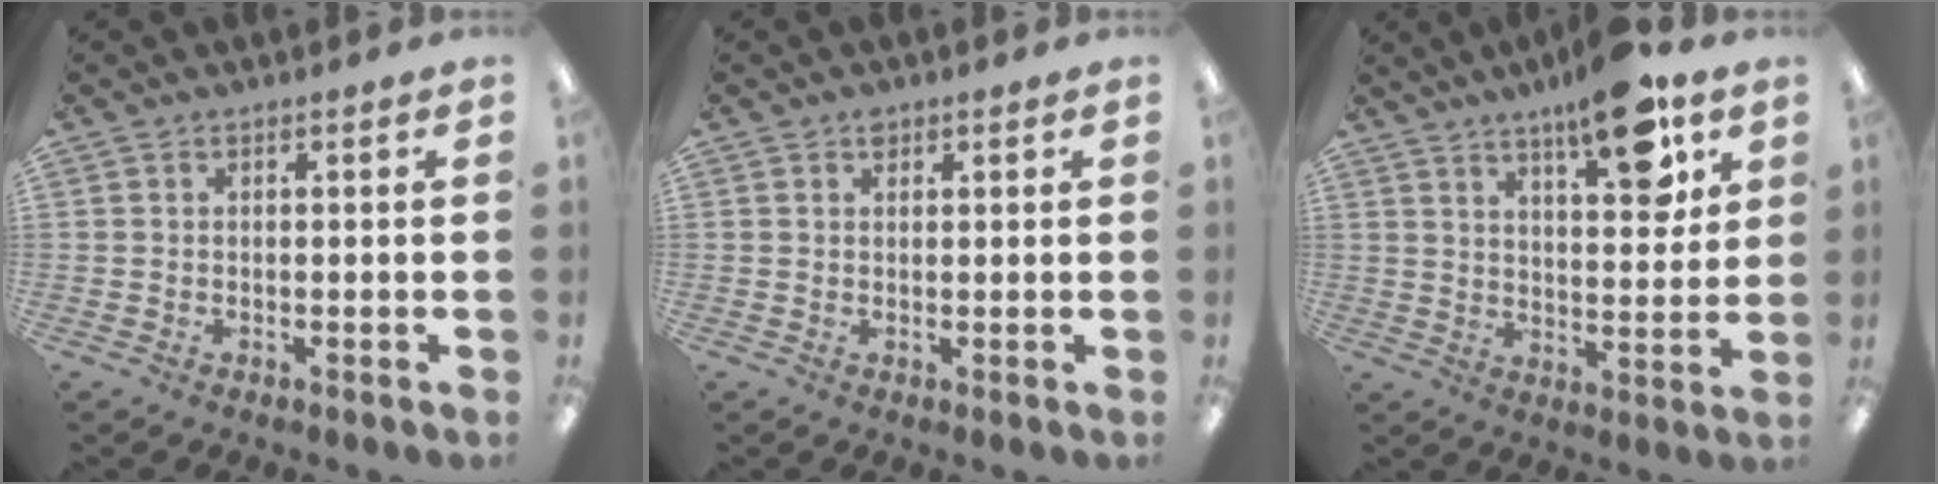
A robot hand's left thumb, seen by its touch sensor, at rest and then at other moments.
{"total": 1.4, "force": [1.0, 0.8, 0.6], "torque": [-0.006, -0.003, 0.017]}
{"total": 13.7, "force": [9.1, 4.2, 9.3], "torque": [-0.125, -0.052, 0.147]}